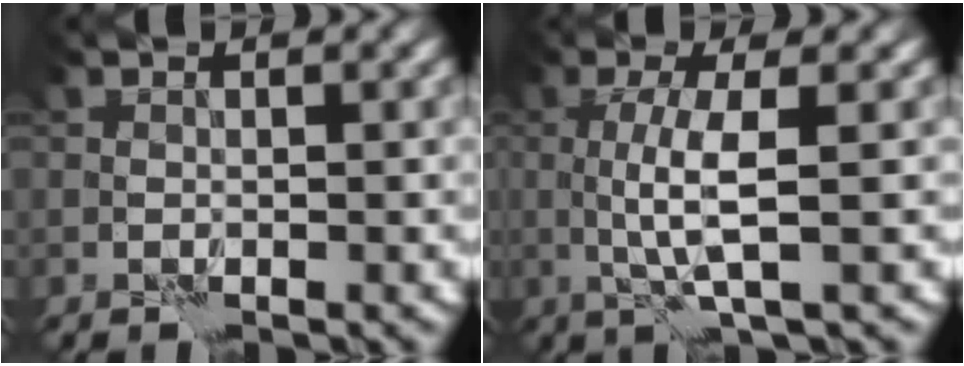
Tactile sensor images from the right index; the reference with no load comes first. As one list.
[{"total": 3.8, "force": [0.4, 0.5, 3.8], "torque": [-0.077, -0.005, 0.006]}]